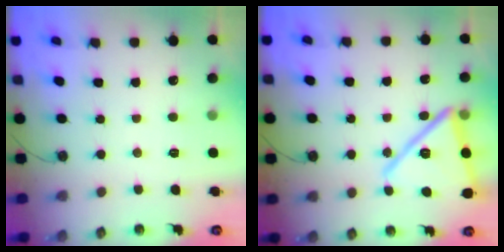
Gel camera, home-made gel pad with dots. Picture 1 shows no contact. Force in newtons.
{"total": 18.2, "press": 18.1, "slide": 1.9}